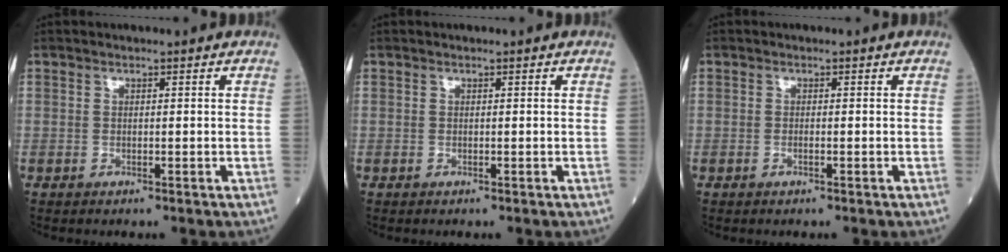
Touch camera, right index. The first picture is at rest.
{"total": 0.0}
{"total": 0.6, "force": [-0.3, 0.0, 0.5], "torque": [-0.011, 0.000, -0.006]}